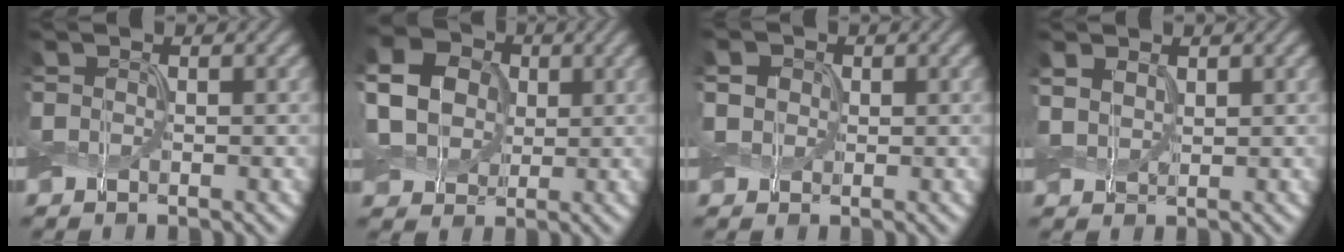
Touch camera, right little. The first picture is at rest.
{"total": 7.4, "force": [1.1, 6.2, 4.0], "torque": [-0.115, 0.025, 0.009]}
{"total": 3.3, "force": [1.2, 2.6, 1.6], "torque": [-0.046, 0.009, 0.008]}
{"total": 1.8, "force": [0.9, 1.2, 0.9], "torque": [-0.031, -0.001, 0.020]}